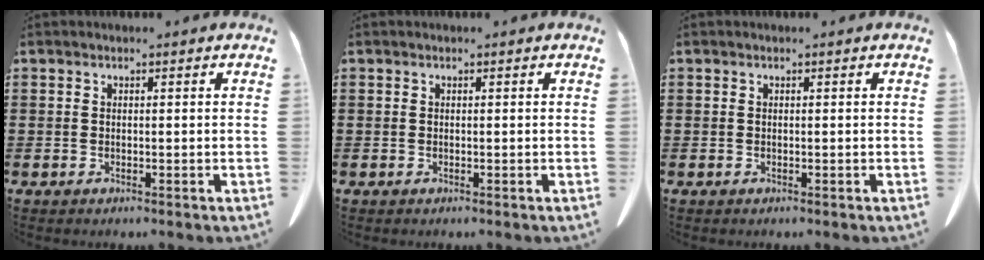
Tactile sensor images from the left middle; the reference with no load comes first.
{"total": 0.0}
{"total": 0.0}